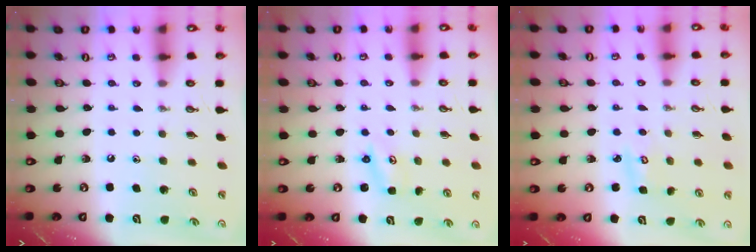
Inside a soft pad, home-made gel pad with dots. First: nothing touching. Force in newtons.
{"total": 1.7, "press": 1.7, "slide": 0.3}
{"total": 2.6, "press": 2.6, "slide": 0.1}